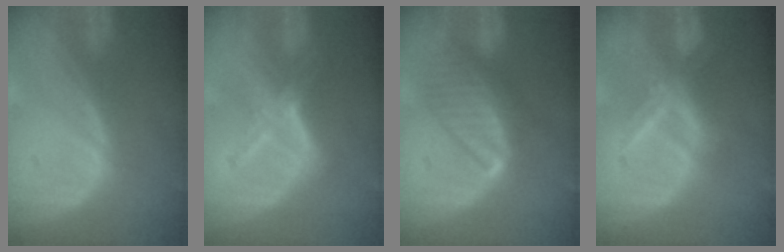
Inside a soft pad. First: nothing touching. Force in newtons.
{"total": 5.2, "press": 5.2, "slide": 0.7}
{"total": 6.5, "press": 6.4, "slide": 0.9}
{"total": 5.9, "press": 5.9, "slide": 0.8}